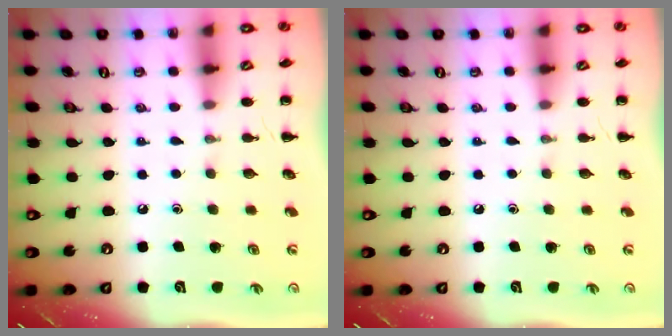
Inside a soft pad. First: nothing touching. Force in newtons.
{"total": 0.0}